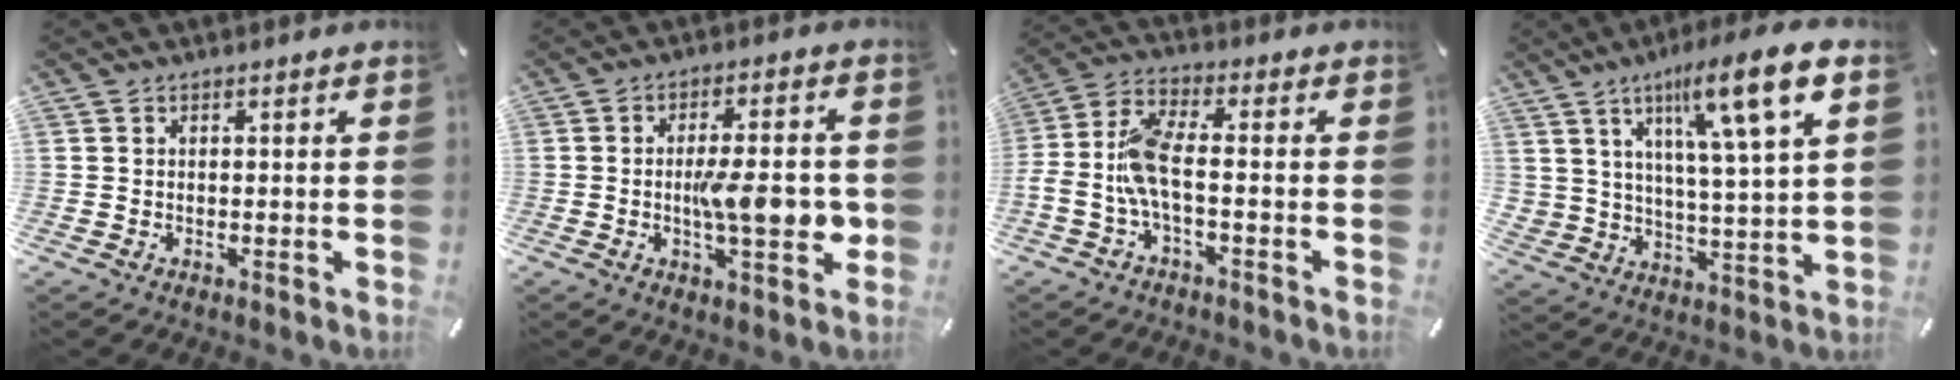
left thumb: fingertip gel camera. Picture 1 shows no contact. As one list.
[{"total": 11.5, "force": [-1.3, 3.6, 10.8], "torque": [-0.143, -0.002, -0.022]}, {"total": 8.8, "force": [-2.0, 3.0, 8.0], "torque": [-0.168, -0.006, -0.035]}, {"total": 14.9, "force": [8.8, 3.7, 11.4], "torque": [-0.189, -0.034, 0.138]}]